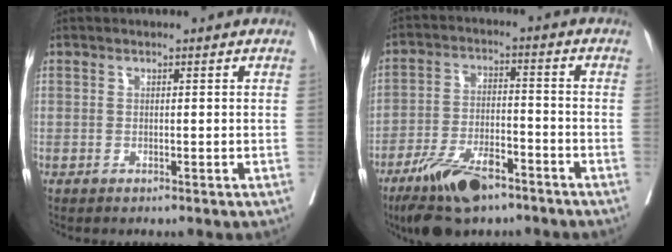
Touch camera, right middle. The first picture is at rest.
{"total": 11.8, "force": [-8.1, 3.8, 7.6], "torque": [-0.144, -0.013, -0.146]}